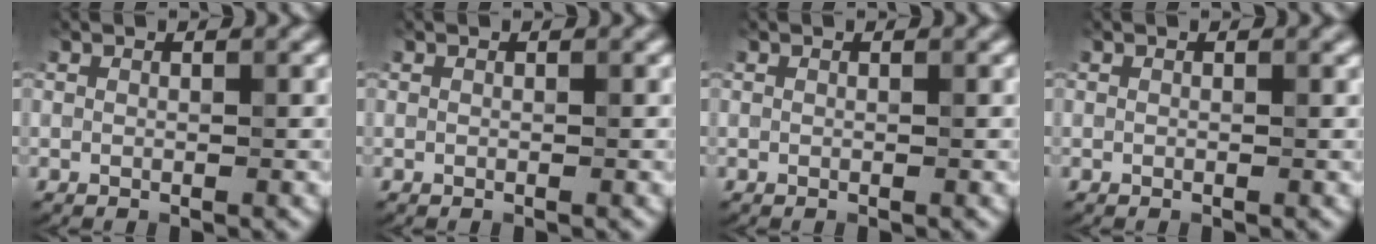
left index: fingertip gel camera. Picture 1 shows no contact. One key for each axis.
{"total": 0.0}
{"total": 0.0}
{"total": 0.0}